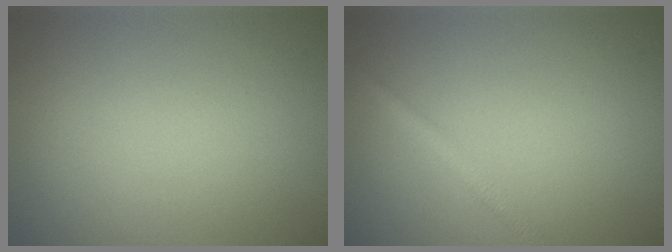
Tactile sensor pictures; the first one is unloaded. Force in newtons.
{"total": 1.6, "press": 1.6, "slide": 0.0}